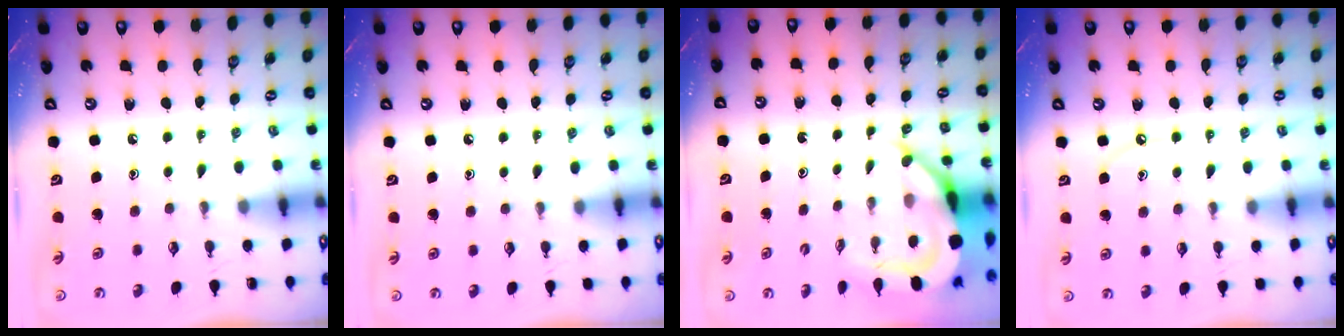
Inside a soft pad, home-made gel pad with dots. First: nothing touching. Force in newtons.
{"total": 2.4, "press": 2.4, "slide": 0.4}
{"total": 8.8, "press": 8.7, "slide": 1.2}
{"total": 4.6, "press": 4.5, "slide": 0.7}